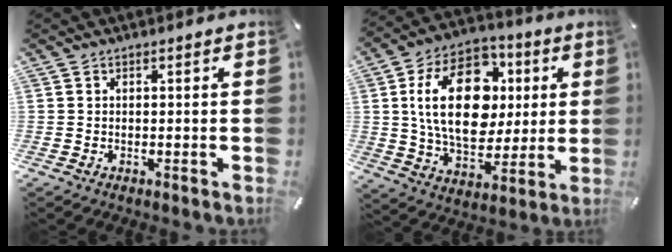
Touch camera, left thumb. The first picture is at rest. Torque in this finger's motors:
{"motor_torque": [0.88, 0.83, 1.51, -1.26, 0.68]}